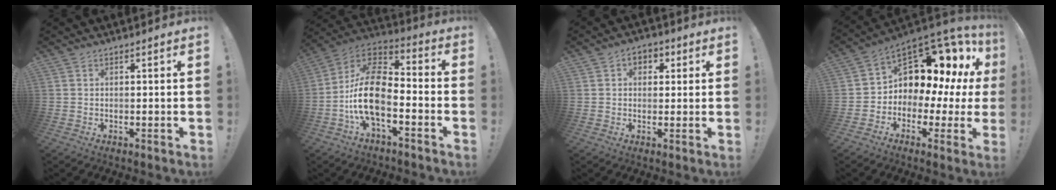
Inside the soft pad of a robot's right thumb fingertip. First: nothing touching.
{"total": 17.1, "force": [-5.1, 9.2, 13.4], "torque": [-0.254, 0.026, -0.084]}
{"total": 4.7, "force": [1.1, 4.0, 2.2], "torque": [-0.023, 0.005, 0.019]}
{"total": 10.2, "force": [5.0, 6.4, 6.3], "torque": [-0.084, -0.058, 0.091]}